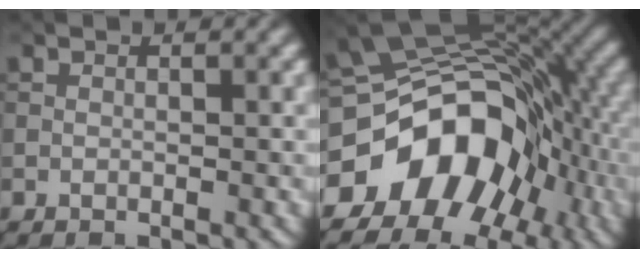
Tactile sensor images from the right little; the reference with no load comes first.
{"total": 13.1, "force": [-5.4, 9.4, 7.3], "torque": [-0.124, 0.002, -0.099]}